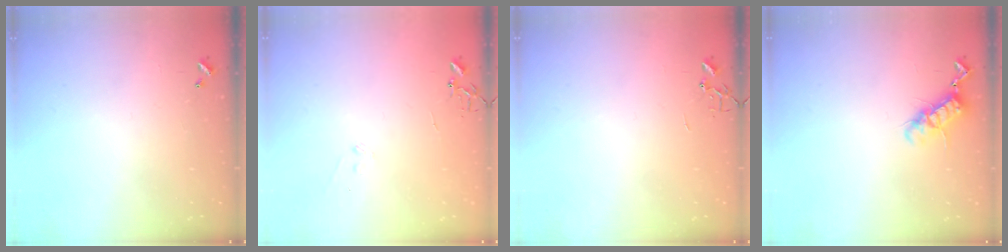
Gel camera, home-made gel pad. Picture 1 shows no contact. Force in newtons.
{"total": 7.1, "press": 7.1, "slide": 0.7}
{"total": 0.0}
{"total": 11.0, "press": 10.9, "slide": 1.1}